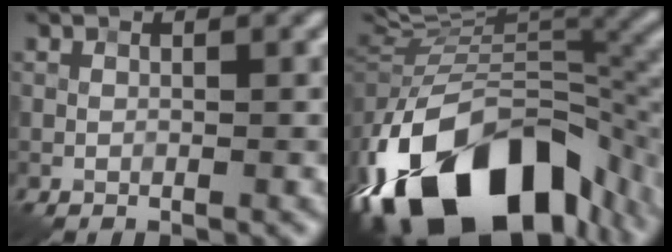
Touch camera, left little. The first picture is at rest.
{"total": 16.9, "force": [-9.4, 8.0, 11.4], "torque": [-0.213, 0.006, -0.159]}